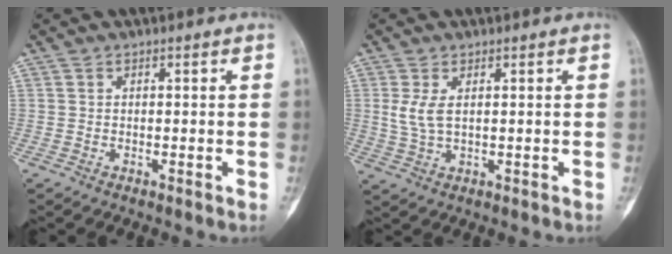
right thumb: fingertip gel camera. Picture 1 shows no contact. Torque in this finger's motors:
{"motor_torque": [0.10, 0.24, 0.34, 0.32, 0.00]}